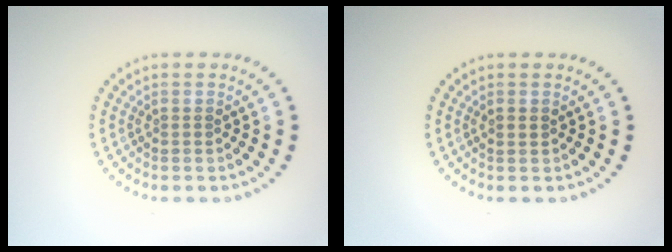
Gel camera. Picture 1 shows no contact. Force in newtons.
{"total": 1.0, "press": 1.0, "slide": 0.1}